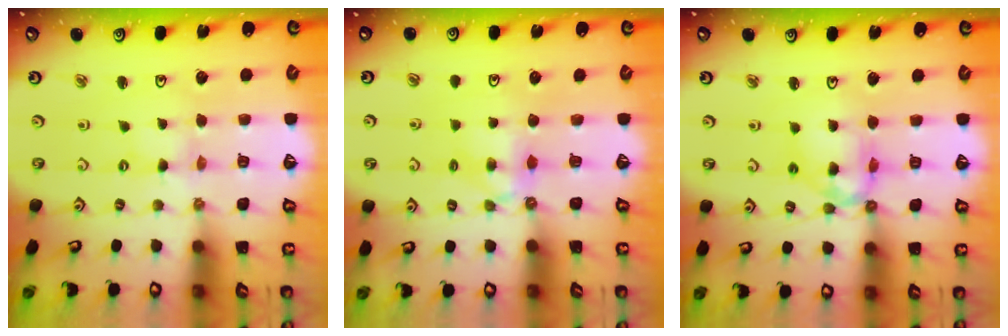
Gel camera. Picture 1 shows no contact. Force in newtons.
{"total": 4.7, "press": 4.7, "slide": 0.4}
{"total": 11.5, "press": 11.4, "slide": 1.1}